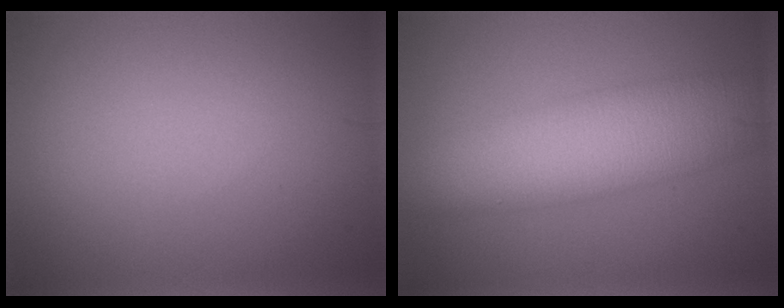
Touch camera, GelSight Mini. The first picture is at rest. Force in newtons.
{"total": 8.3, "press": 8.3, "slide": 0.1}